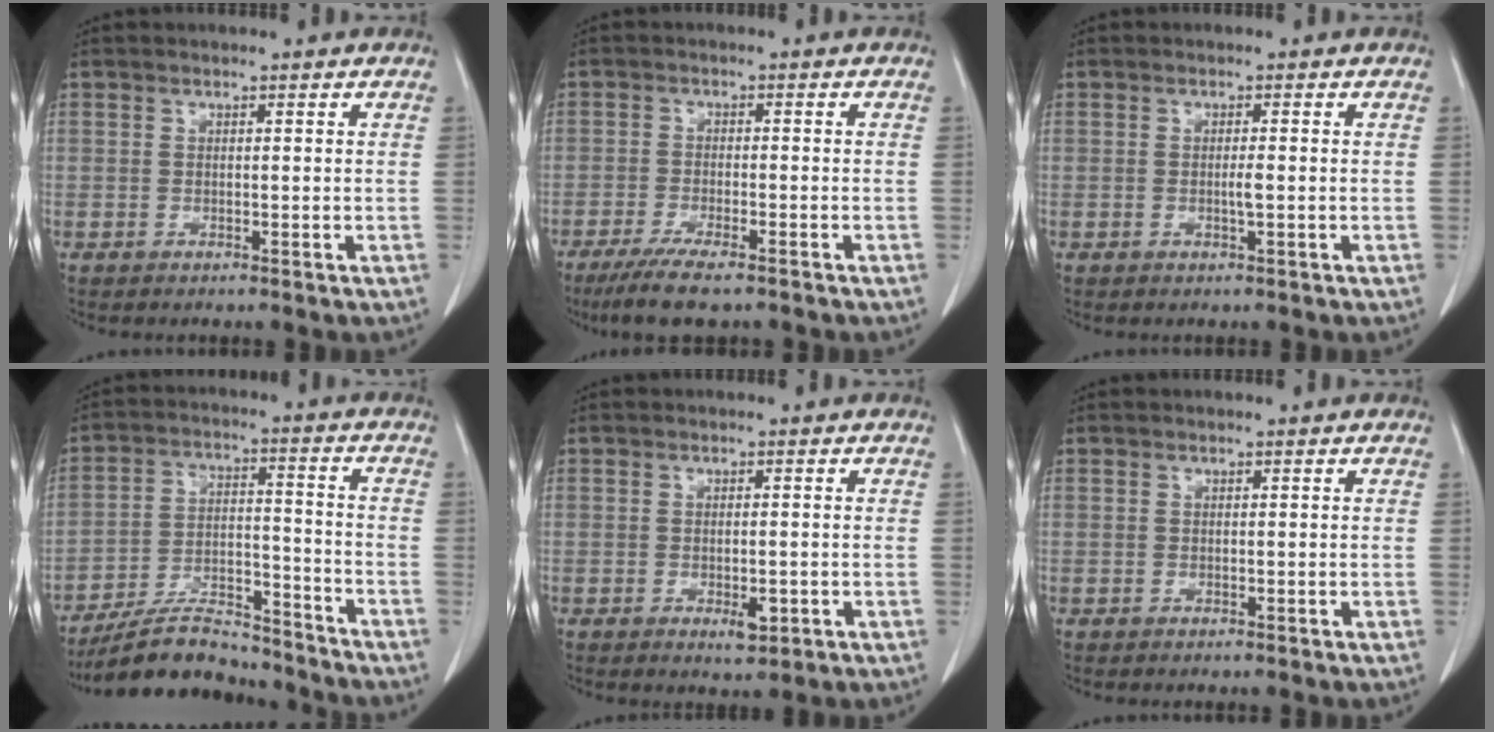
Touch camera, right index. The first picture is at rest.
{"total": 8.3, "force": [-6.3, 1.2, 5.3], "torque": [-0.086, -0.018, -0.099]}
{"total": 1.3, "force": [-0.2, 0.0, 1.3], "torque": [-0.026, -0.003, -0.003]}
{"total": 12.3, "force": [-11.4, 2.8, 3.5], "torque": [-0.056, 0.019, -0.197]}
{"total": 2.7, "force": [-0.9, 1.0, 2.3], "torque": [-0.038, -0.004, -0.008]}
{"total": 0.0}